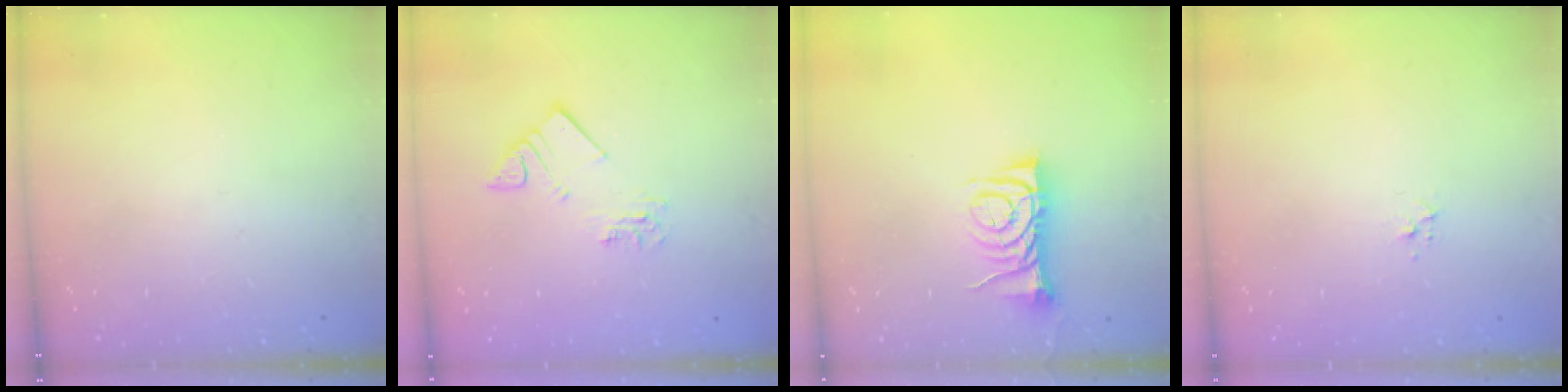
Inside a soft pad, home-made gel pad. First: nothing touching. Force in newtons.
{"total": 4.1, "press": 4.1, "slide": 0.3}
{"total": 6.7, "press": 6.7, "slide": 0.7}
{"total": 3.9, "press": 3.9, "slide": 0.3}